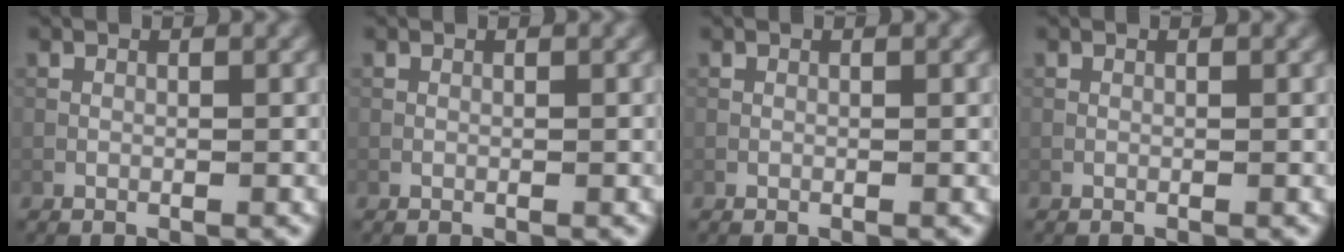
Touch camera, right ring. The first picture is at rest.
{"total": 0.0}
{"total": 0.0}
{"total": 0.0}